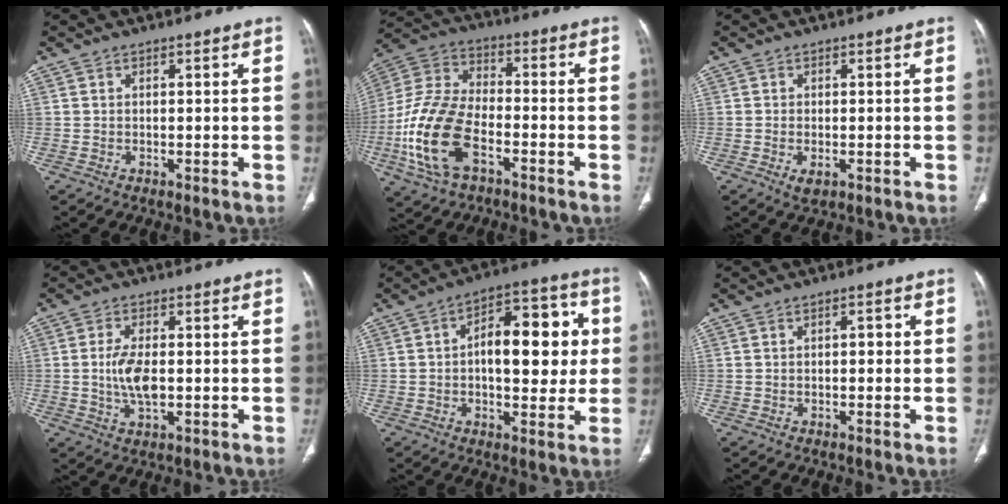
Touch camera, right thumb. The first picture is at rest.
{"total": 17.1, "force": [-6.3, 9.2, 12.9], "torque": [-0.276, 0.025, -0.124]}
{"total": 2.3, "force": [-0.9, 1.2, 1.8], "torque": [-0.034, -0.001, -0.011]}
{"total": 6.5, "force": [-0.3, 3.1, 5.7], "torque": [-0.118, -0.003, -0.005]}
{"total": 16.2, "force": [1.3, 8.2, 13.9], "torque": [-0.161, 0.025, 0.016]}
{"total": 1.9, "force": [0.1, 1.0, 1.6], "torque": [-0.020, 0.003, -0.001]}